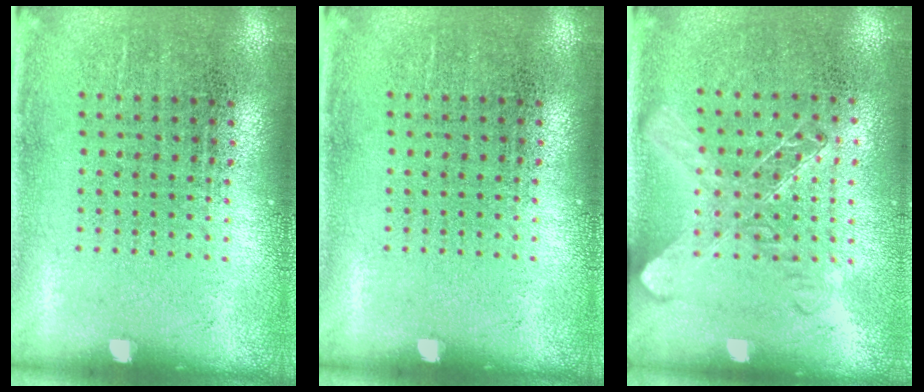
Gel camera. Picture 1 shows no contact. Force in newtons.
{"total": 0.0}
{"total": 1.4, "press": 1.2, "slide": 0.7}